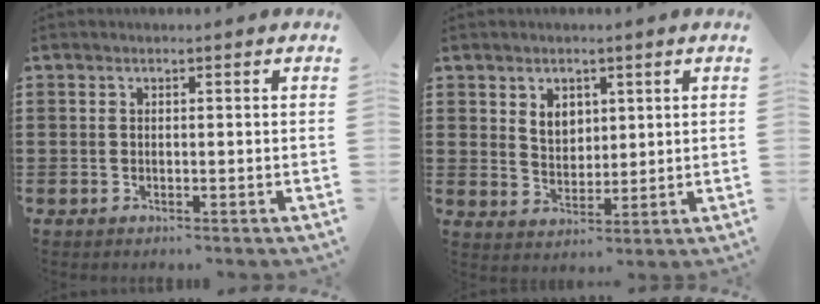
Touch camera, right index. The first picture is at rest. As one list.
[{"total": 3.8, "force": [2.0, 2.8, 1.6], "torque": [-0.041, 0.012, 0.037]}]